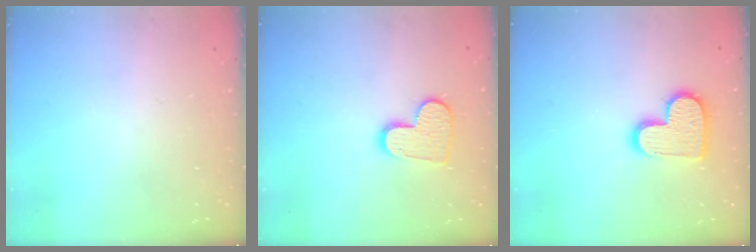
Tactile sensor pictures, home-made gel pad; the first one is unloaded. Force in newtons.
{"total": 9.9, "press": 9.9, "slide": 0.4}
{"total": 13.9, "press": 13.9, "slide": 0.9}